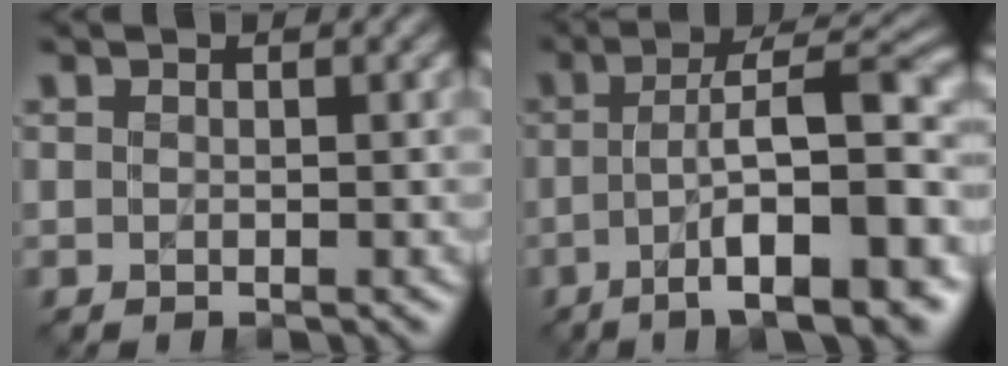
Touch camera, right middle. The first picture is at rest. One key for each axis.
{"total": 11.8, "fx": -3.2, "fy": 3.0, "fz": 11.0, "tx": -0.154, "ty": 0.021, "tz": -0.043}